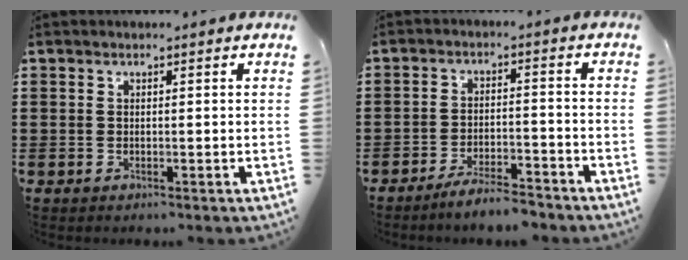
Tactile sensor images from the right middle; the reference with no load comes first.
{"total": 4.8, "force": [-4.6, 0.0, 1.5], "torque": [-0.033, -0.005, -0.090]}